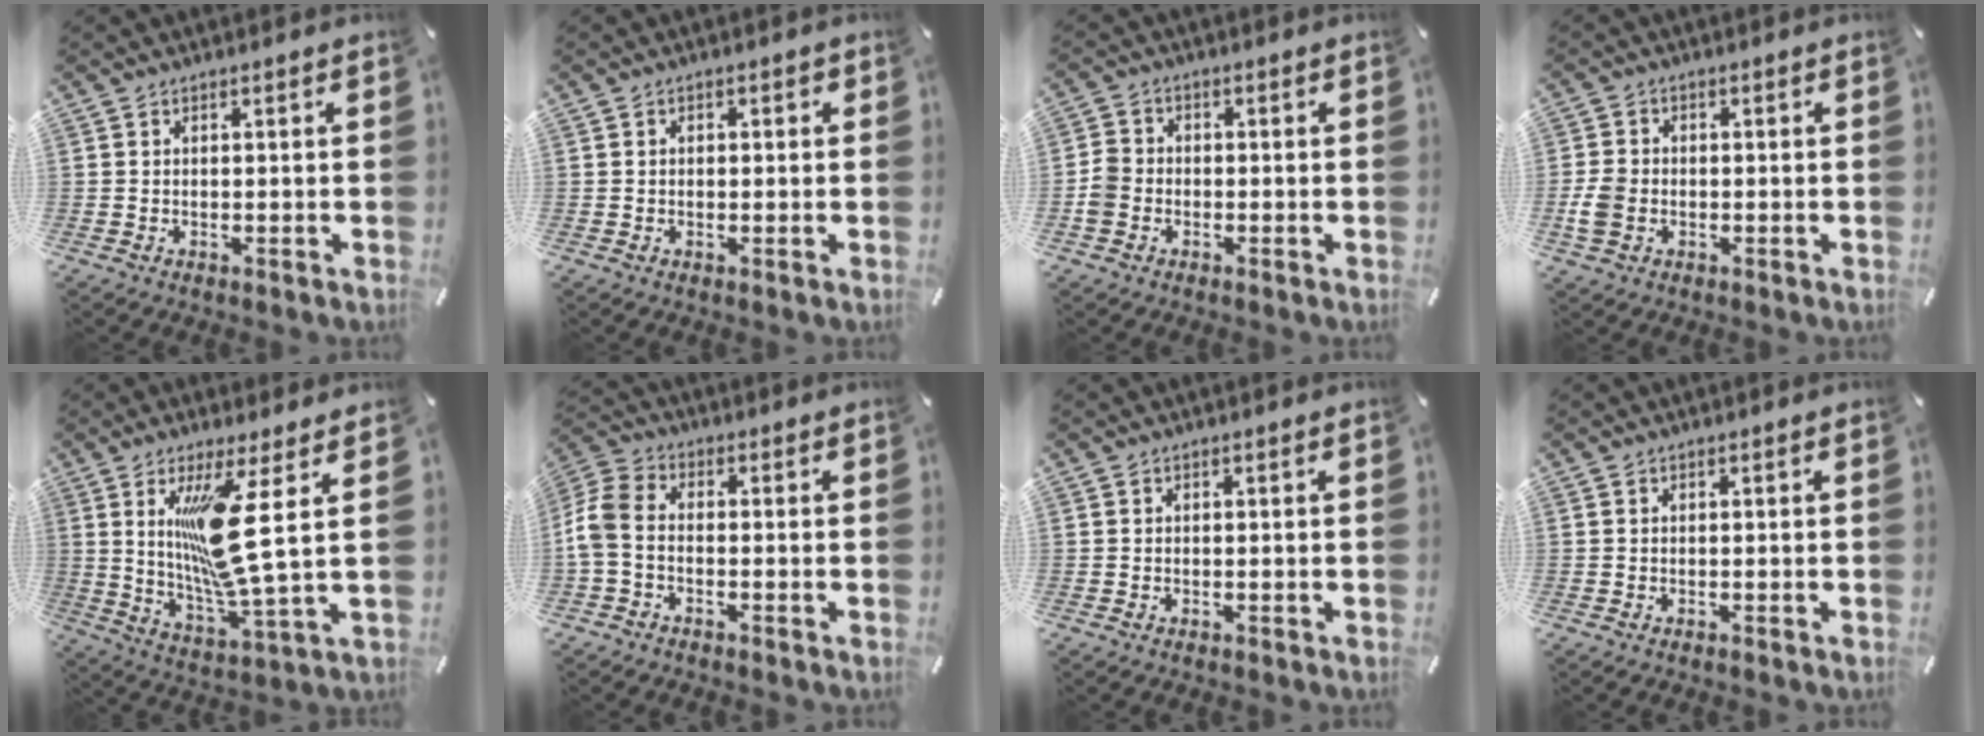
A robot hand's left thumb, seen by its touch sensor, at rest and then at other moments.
{"total": 1.1, "force": [0.0, 0.8, 0.8], "torque": [-0.016, 0.005, -0.003]}
{"total": 4.2, "force": [-1.5, 3.6, 1.6], "torque": [-0.025, 0.012, -0.024]}
{"total": 5.1, "force": [-1.1, 4.3, 2.6], "torque": [-0.065, 0.005, -0.021]}
{"total": 16.3, "force": [4.3, 2.4, 15.6], "torque": [-0.297, -0.032, 0.052]}
{"total": 6.3, "force": [-1.8, 3.9, 4.7], "torque": [-0.119, 0.002, -0.036]}
{"total": 0.0}
{"total": 0.0}